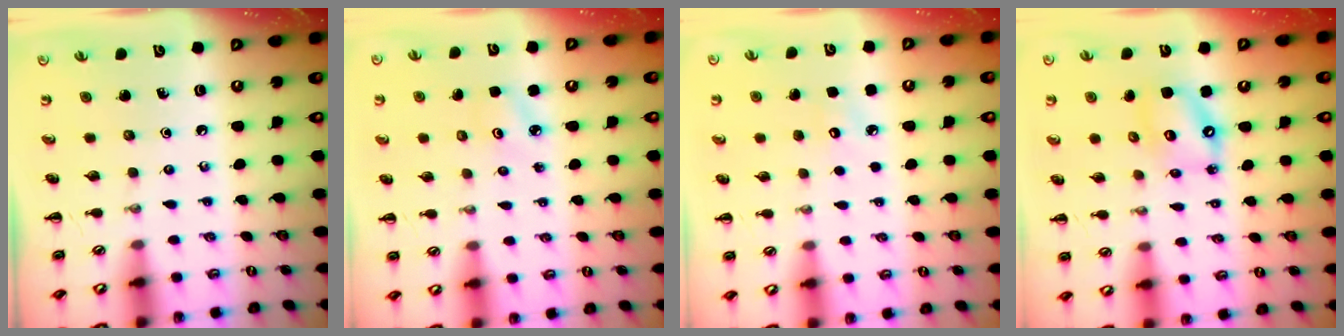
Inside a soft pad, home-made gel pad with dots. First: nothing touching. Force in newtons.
{"total": 2.5, "press": 2.4, "slide": 0.7}
{"total": 5.1, "press": 4.9, "slide": 1.5}
{"total": 9.5, "press": 9.3, "slide": 2.1}